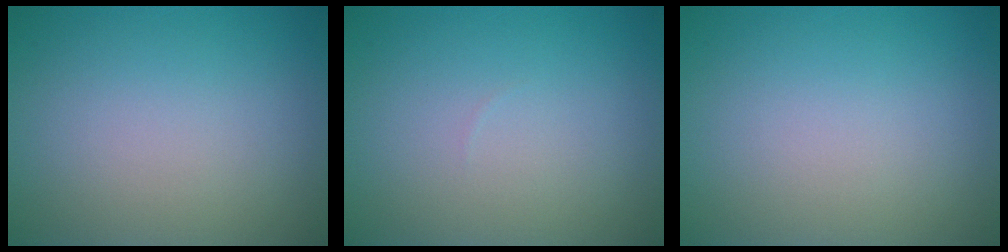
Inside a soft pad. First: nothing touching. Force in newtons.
{"total": 0.0}
{"total": 0.0}